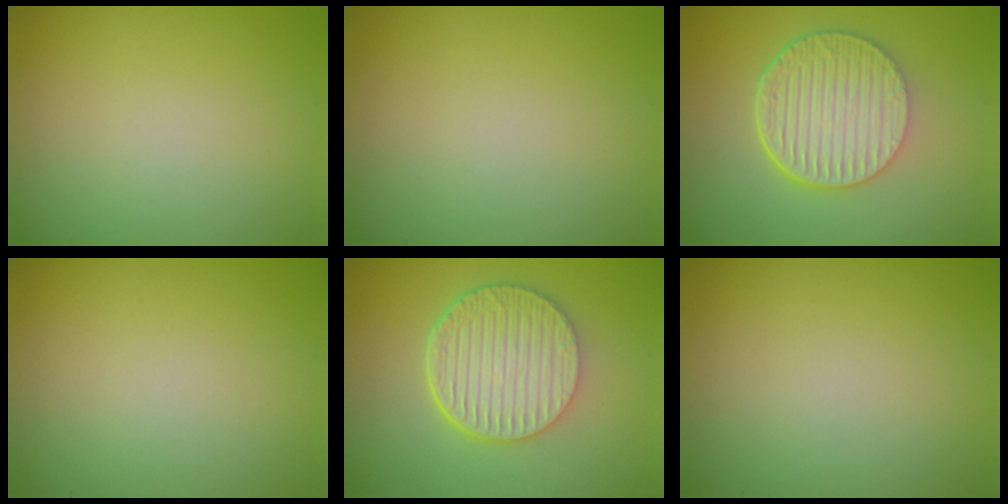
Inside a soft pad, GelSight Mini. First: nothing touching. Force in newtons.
{"total": 0.0}
{"total": 6.7, "press": 4.5, "slide": 5.0}
{"total": 0.0}
{"total": 6.5, "press": 4.8, "slide": 4.5}
{"total": 0.0}